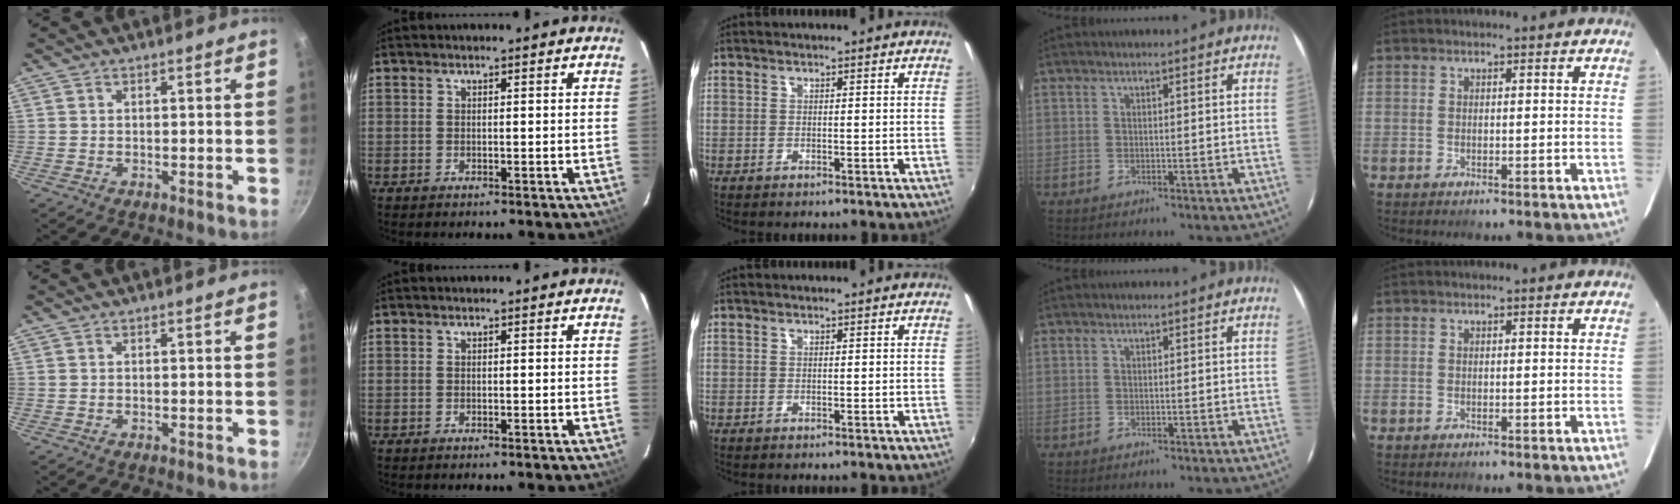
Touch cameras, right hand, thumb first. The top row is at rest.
{}